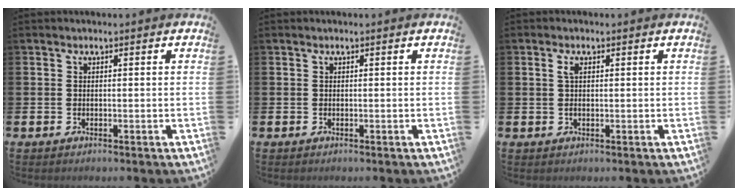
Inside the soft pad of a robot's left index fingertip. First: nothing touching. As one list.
[{"total": 0.0}, {"total": 1.5, "force": [0.5, 0.7, 1.3], "torque": [-0.023, 0.003, 0.006]}]